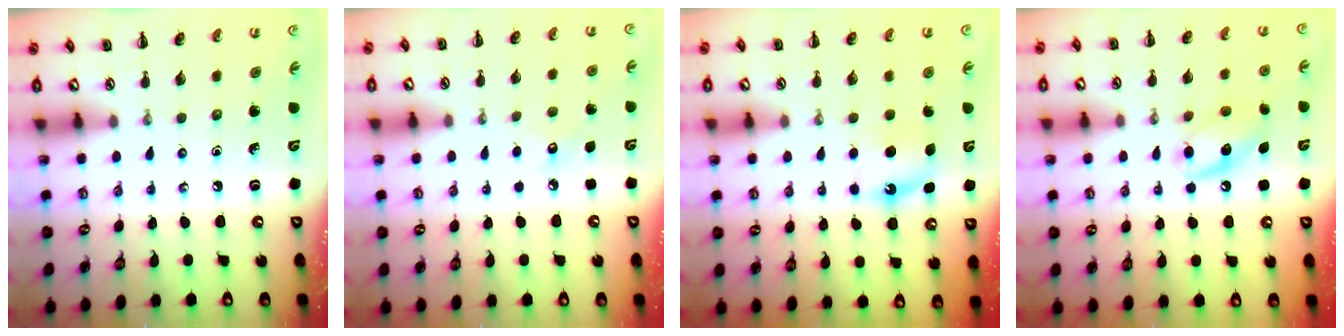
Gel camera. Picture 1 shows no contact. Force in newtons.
{"total": 5.0, "press": 4.8, "slide": 1.2}
{"total": 5.7, "press": 5.4, "slide": 1.9}
{"total": 11.9, "press": 11.8, "slide": 1.0}